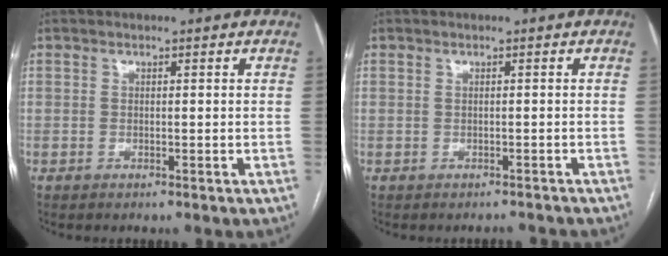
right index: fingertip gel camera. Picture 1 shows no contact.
{"total": 1.2, "force": [-1.1, 0.4, 0.3], "torque": [-0.003, -0.001, -0.009]}